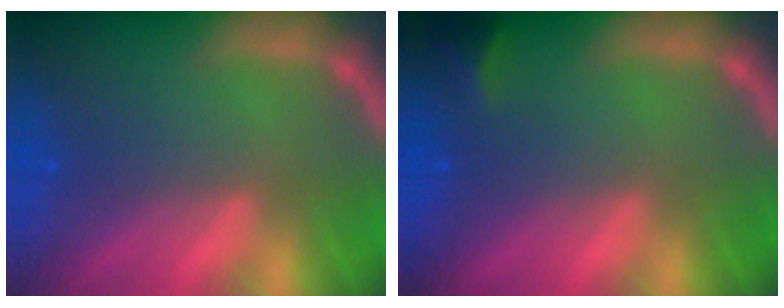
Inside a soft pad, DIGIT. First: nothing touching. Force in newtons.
{"total": 1.9}